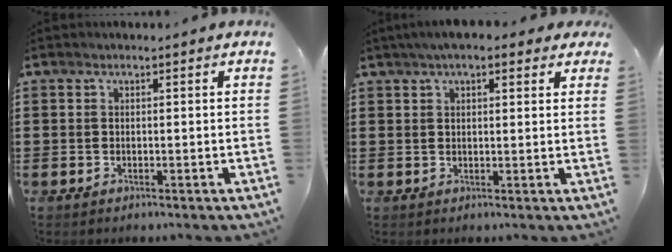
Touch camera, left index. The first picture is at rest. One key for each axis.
{"total": 4.1, "fx": 2.9, "fy": 1.2, "fz": 2.7, "tx": -0.059, "ty": 0.008, "tz": 0.051}